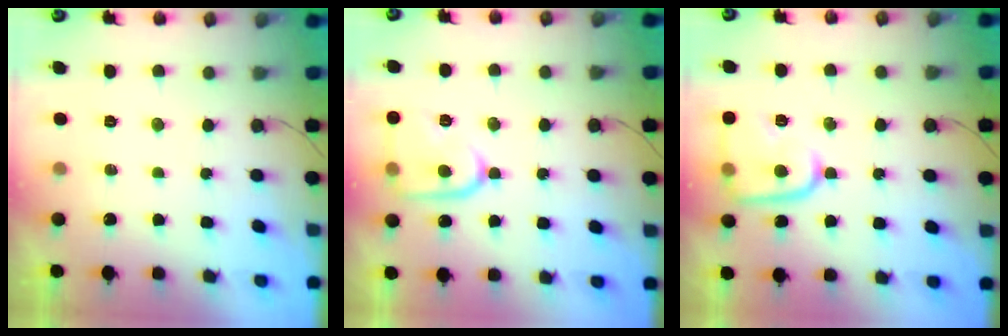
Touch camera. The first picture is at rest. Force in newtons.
{"total": 13.6, "press": 13.6, "slide": 1.3}
{"total": 11.8, "press": 11.7, "slide": 0.7}